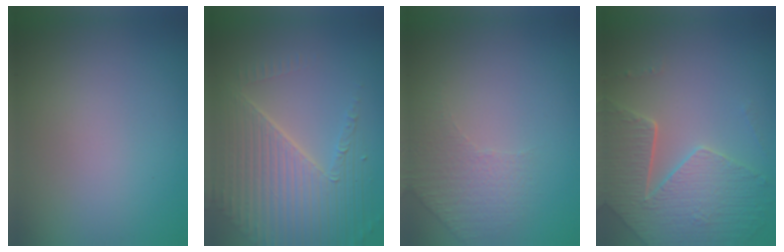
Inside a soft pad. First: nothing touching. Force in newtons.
{"total": 7.2, "press": 5.2, "slide": 5.0}
{"total": 1.7, "press": 1.3, "slide": 1.1}
{"total": 6.1, "press": 5.0, "slide": 3.4}